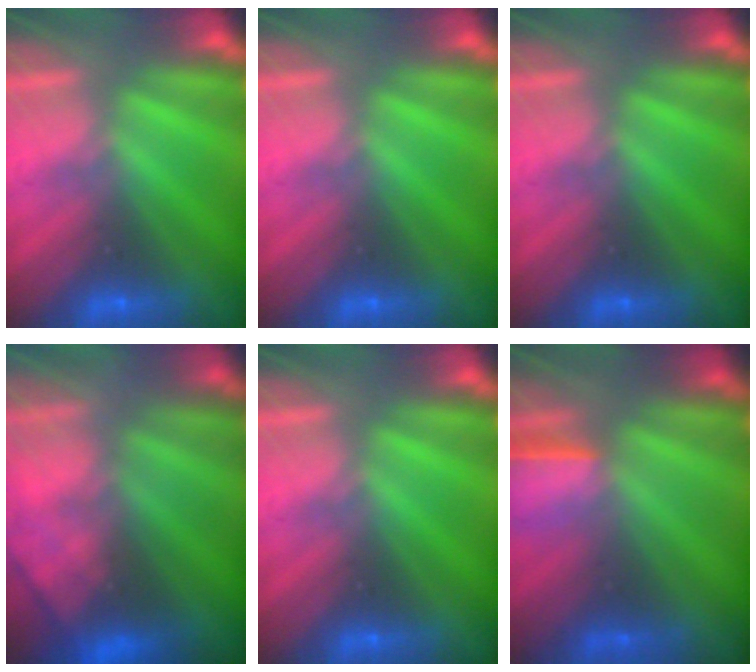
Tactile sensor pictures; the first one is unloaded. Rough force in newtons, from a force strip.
{"total": 0.0}
{"total": 0.0}
{"total": 8.7}
{"total": 0.0}
{"total": 1.6}